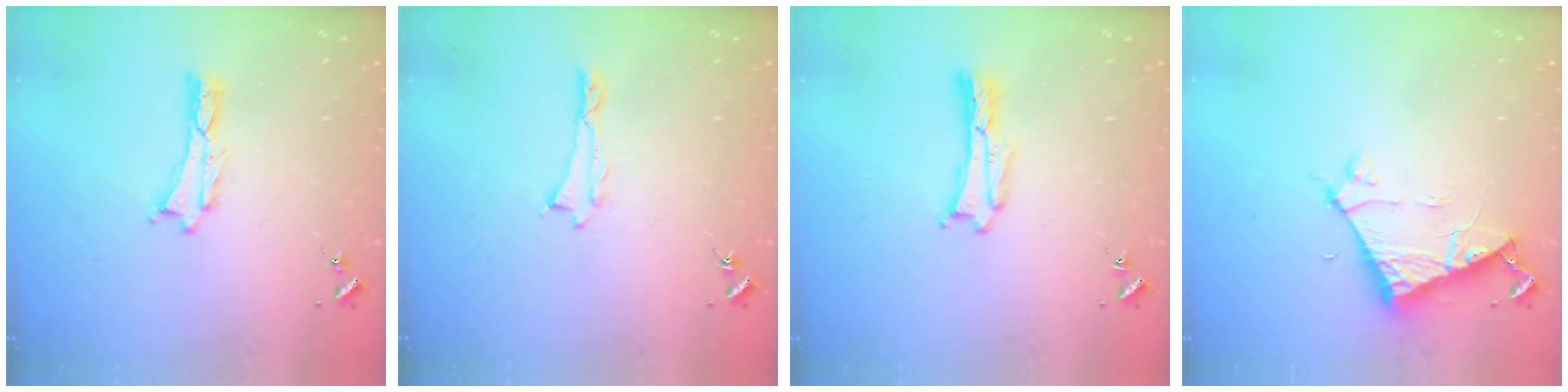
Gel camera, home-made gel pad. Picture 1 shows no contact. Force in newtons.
{"total": 0.0}
{"total": 0.0}
{"total": 6.1, "press": 6.1, "slide": 0.4}